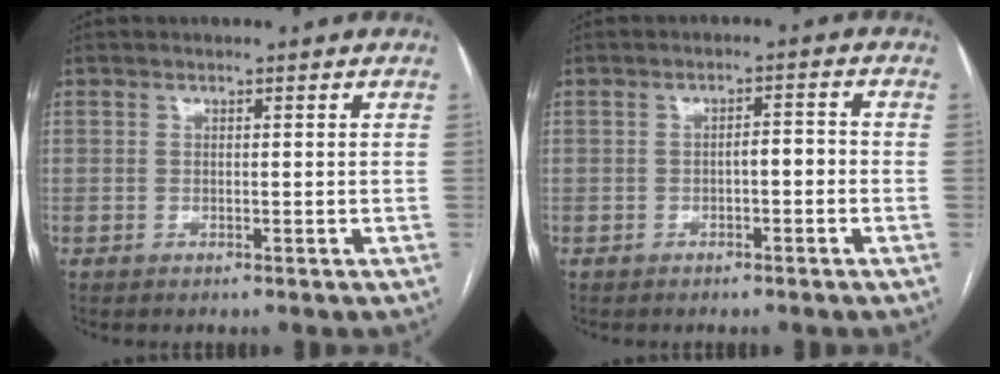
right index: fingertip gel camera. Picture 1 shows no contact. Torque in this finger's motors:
{"motor_torque": [0.32, 0.13, 0.10, 0.03]}